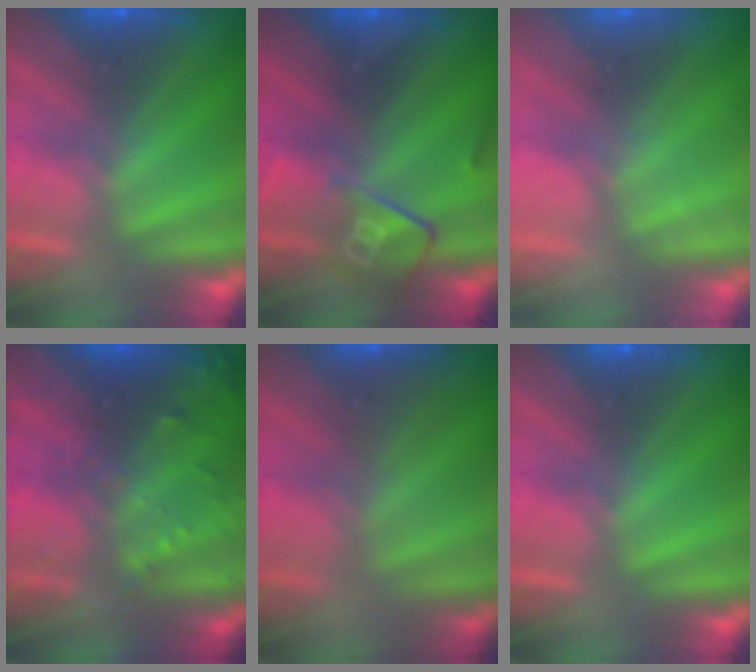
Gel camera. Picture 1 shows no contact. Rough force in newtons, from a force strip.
{"total": 2.8}
{"total": 2.3}
{"total": 7.7}
{"total": 2.8}
{"total": 0.0}